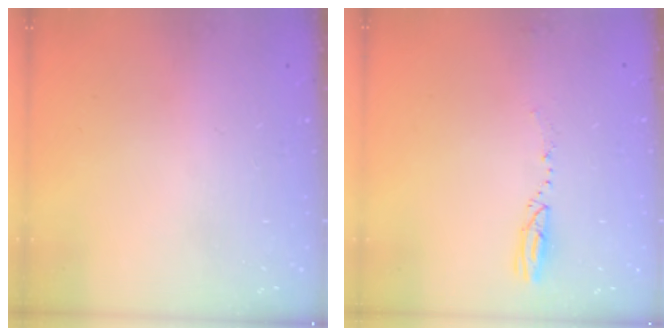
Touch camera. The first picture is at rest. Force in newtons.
{"total": 3.1, "press": 3.0, "slide": 0.7}